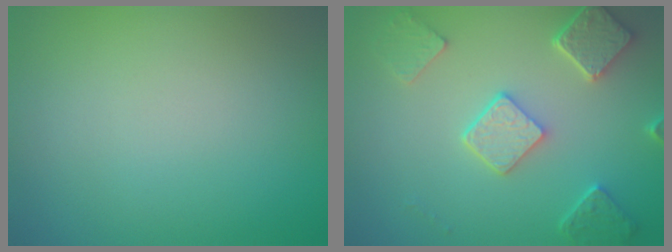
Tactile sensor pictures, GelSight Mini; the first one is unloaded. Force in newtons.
{"total": 4.8, "press": 3.9, "slide": 2.9}